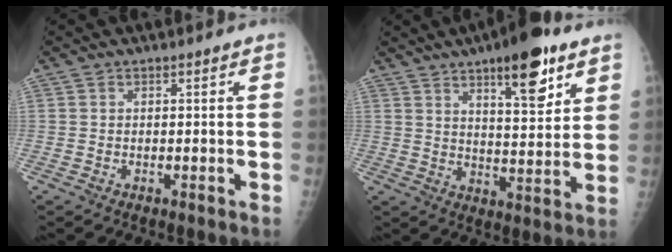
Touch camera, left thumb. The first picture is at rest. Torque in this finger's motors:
{"motor_torque": [0.06, 0.58, 0.41, -0.03, 0.17]}